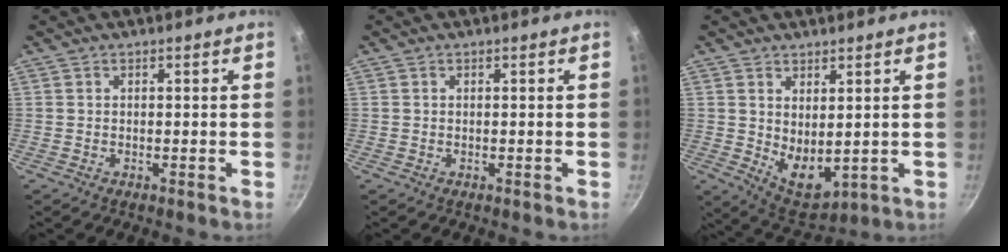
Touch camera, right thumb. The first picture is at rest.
{"total": 0.0}
{"total": 7.8, "force": [1.7, 4.4, 6.2], "torque": [-0.082, -0.032, 0.047]}